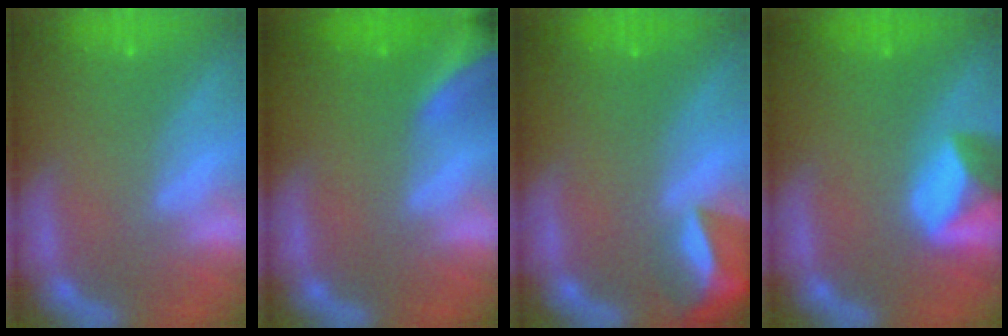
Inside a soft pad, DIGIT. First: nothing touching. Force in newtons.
{"total": 9.0}
{"total": 6.4}
{"total": 5.4}